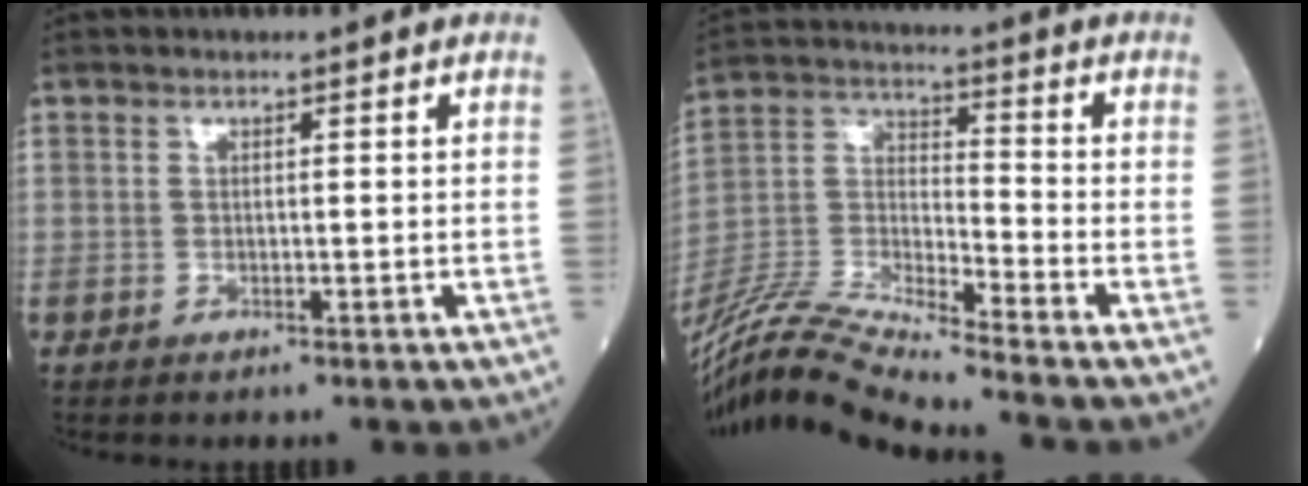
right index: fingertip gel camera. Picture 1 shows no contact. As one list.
[{"total": 16.3, "force": [-15.1, -1.6, 6.1], "torque": [-0.124, 0.001, -0.285]}]